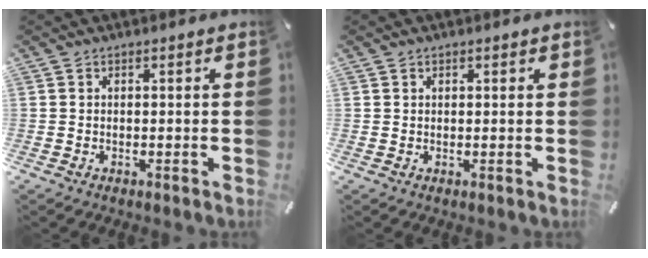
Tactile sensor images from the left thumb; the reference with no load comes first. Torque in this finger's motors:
{"motor_torque": [-0.01, -0.43, -0.07, 0.04, 0.00]}